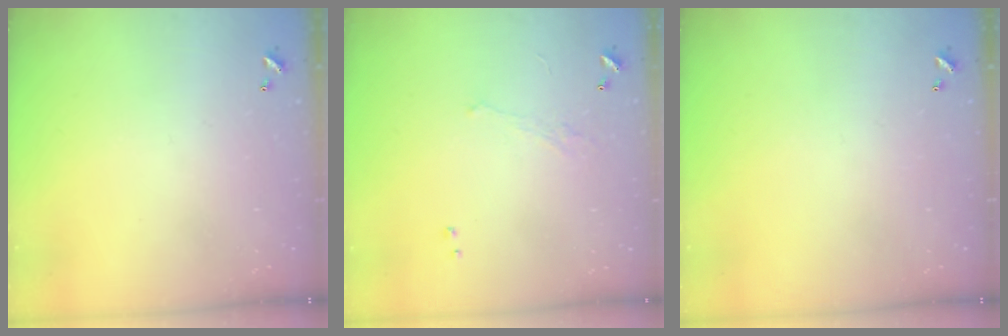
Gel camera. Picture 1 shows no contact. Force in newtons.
{"total": 0.7, "press": 0.0, "slide": 0.7}
{"total": 0.0}